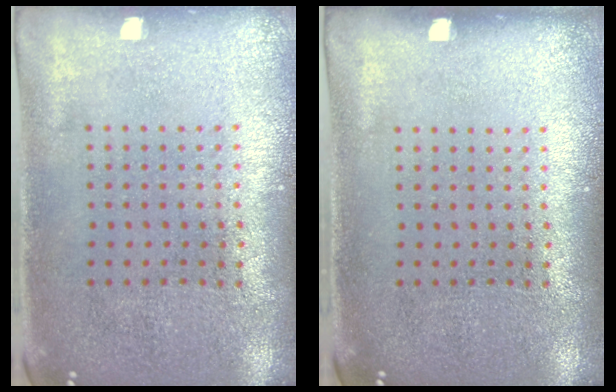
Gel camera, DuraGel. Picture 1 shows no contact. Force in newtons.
{"total": 0.0}